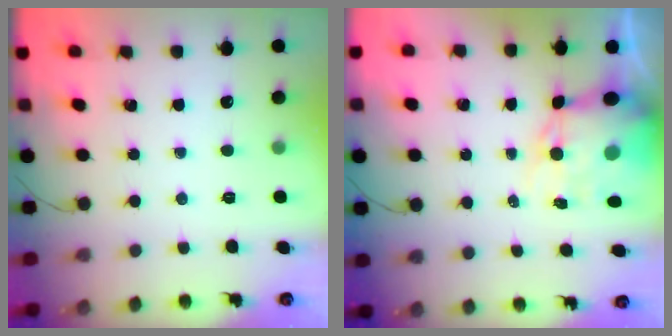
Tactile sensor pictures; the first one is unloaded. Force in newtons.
{"total": 12.4, "press": 12.0, "slide": 3.0}